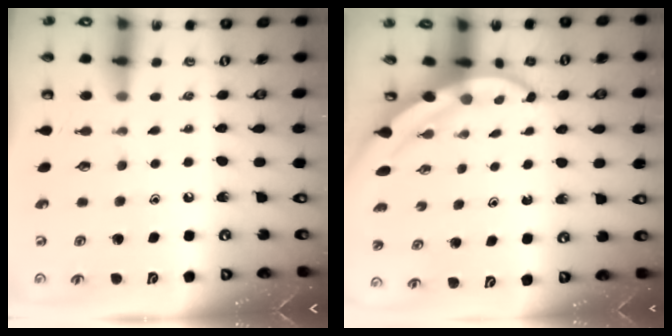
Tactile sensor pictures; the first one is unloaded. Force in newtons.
{"total": 4.4, "press": 4.4, "slide": 0.4}